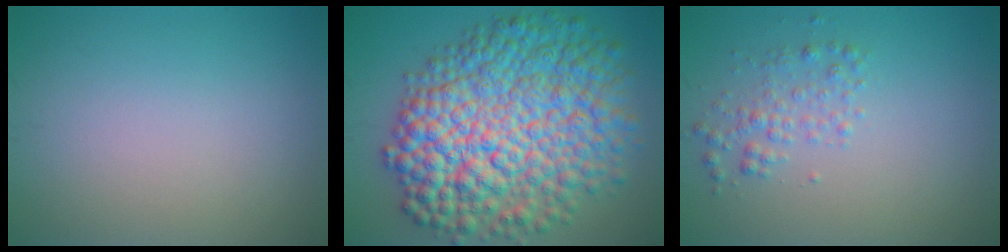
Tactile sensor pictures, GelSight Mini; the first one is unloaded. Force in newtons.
{"total": 13.5, "press": 13.5, "slide": 0.1}
{"total": 1.9, "press": 1.9, "slide": 0.1}